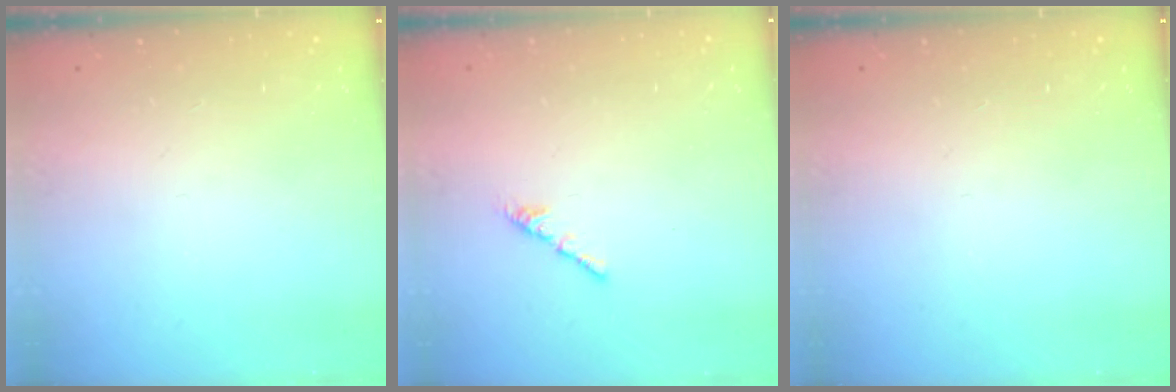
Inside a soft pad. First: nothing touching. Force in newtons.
{"total": 2.1, "press": 2.0, "slide": 0.7}
{"total": 0.0}